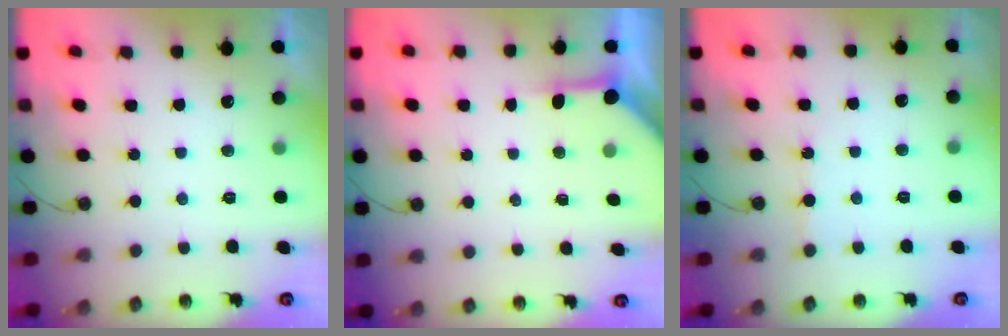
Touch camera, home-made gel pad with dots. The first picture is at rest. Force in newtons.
{"total": 3.8, "press": 3.7, "slide": 0.4}
{"total": 4.2, "press": 4.2, "slide": 0.6}